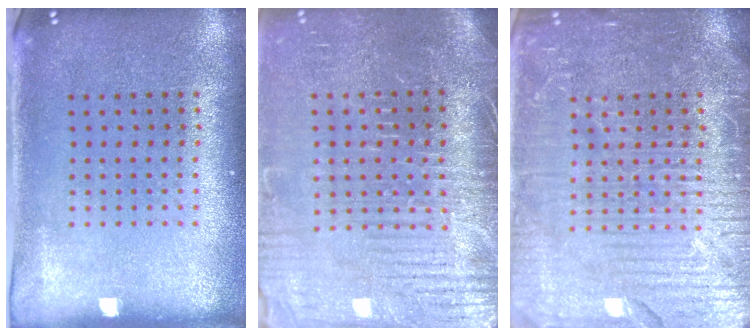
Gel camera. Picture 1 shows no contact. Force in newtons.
{"total": 4.2, "press": 3.9, "slide": 1.5}
{"total": 7.2, "press": 7.2, "slide": 0.9}